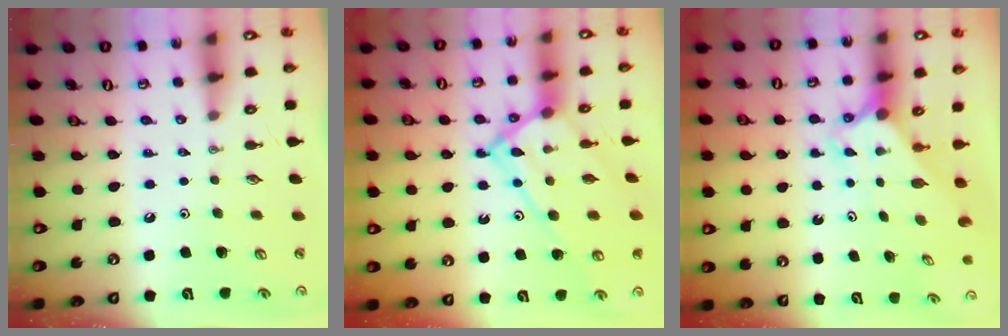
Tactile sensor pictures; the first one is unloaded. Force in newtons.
{"total": 14.8, "press": 14.7, "slide": 1.6}
{"total": 2.5, "press": 2.5, "slide": 0.1}